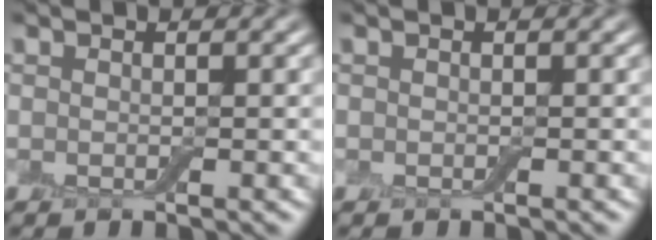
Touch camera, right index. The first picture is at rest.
{"total": 0.0}